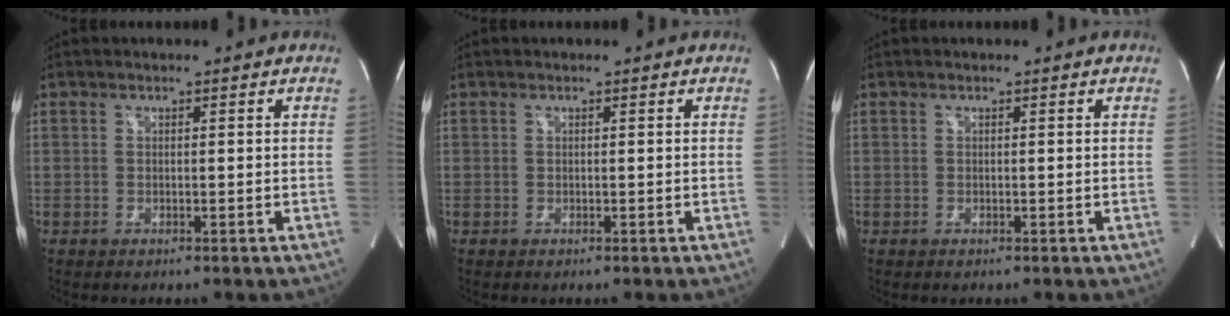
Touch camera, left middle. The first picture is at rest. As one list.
[{"total": 0.0}, {"total": 0.0}]